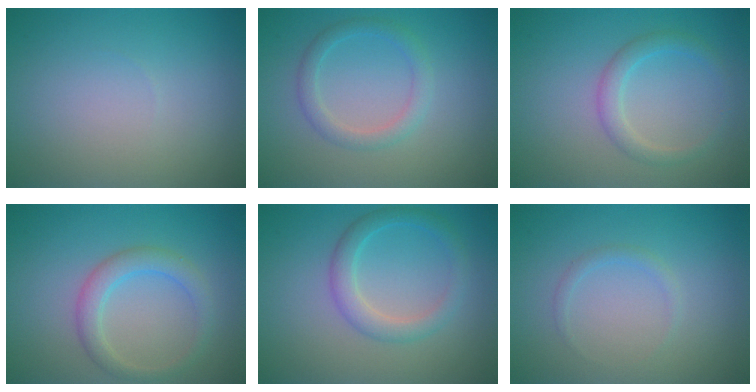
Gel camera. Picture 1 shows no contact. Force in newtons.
{"total": 2.1, "press": 2.1, "slide": 0.1}
{"total": 2.1, "press": 2.1, "slide": 0.0}
{"total": 2.8, "press": 2.8, "slide": 0.1}
{"total": 2.8, "press": 2.8, "slide": 0.1}
{"total": 0.9, "press": 0.9, "slide": 0.0}